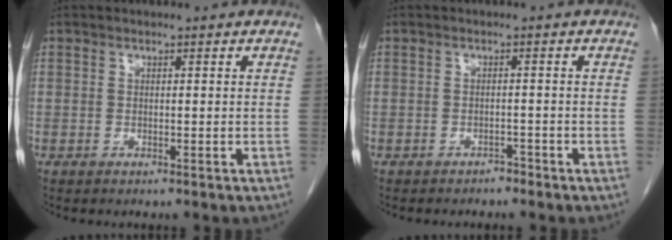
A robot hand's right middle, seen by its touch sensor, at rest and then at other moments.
{"total": 1.3, "force": [-1.2, 0.4, 0.3], "torque": [-0.009, 0.000, -0.018]}